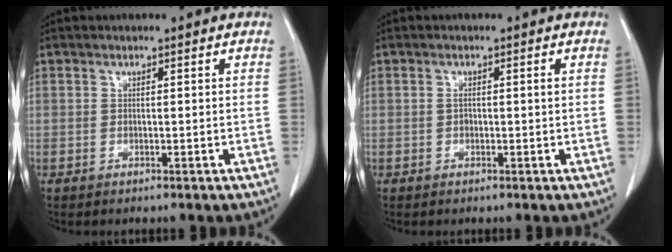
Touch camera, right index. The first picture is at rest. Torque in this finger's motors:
{"motor_torque": [-0.03, 0.06, 0.06, 0.01]}